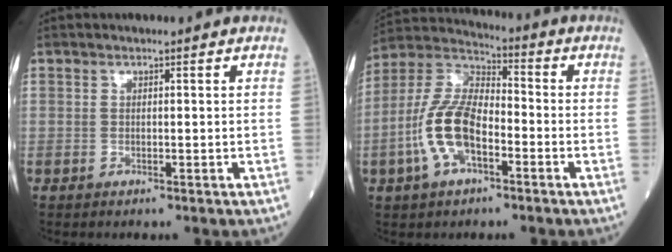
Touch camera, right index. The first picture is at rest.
{"total": 11.9, "force": [-3.8, 5.2, 10.0], "torque": [-0.225, 0.013, -0.079]}